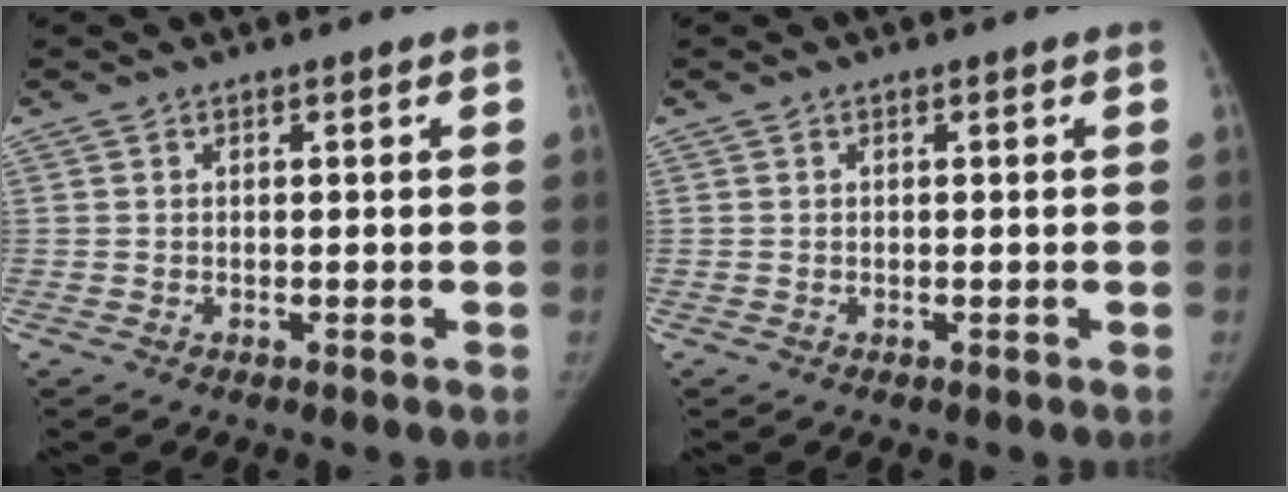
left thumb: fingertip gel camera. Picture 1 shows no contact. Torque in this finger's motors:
{"motor_torque": [0.33, -0.11, 0.19, -0.49, 0.07]}